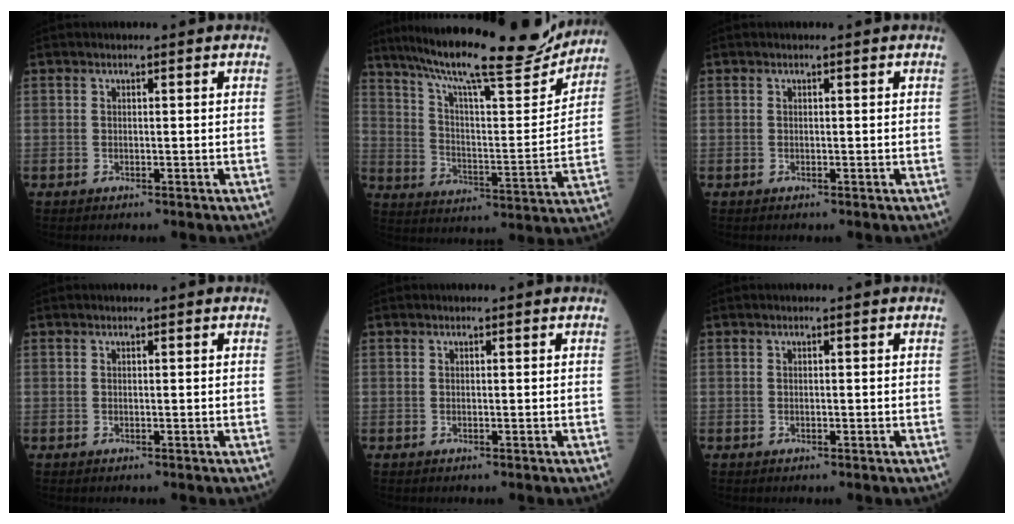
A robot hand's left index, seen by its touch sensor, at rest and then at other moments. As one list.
[{"total": 23.0, "force": [20.2, 2.2, 10.9], "torque": [-0.184, -0.020, 0.293]}, {"total": 0.0}, {"total": 0.0}, {"total": 0.0}, {"total": 0.0}]